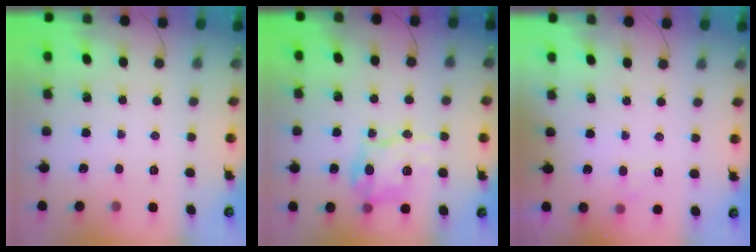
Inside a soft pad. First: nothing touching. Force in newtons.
{"total": 12.2, "press": 12.1, "slide": 0.5}
{"total": 5.7, "press": 5.6, "slide": 1.2}